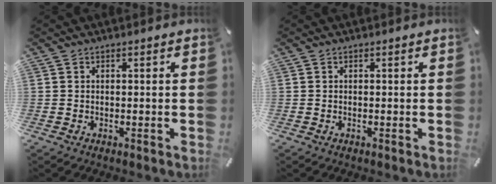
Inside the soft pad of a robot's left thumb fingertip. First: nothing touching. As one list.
[{"total": 0.0}]